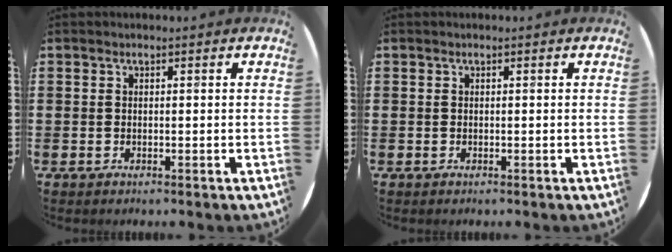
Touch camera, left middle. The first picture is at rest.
{"total": 0.0}